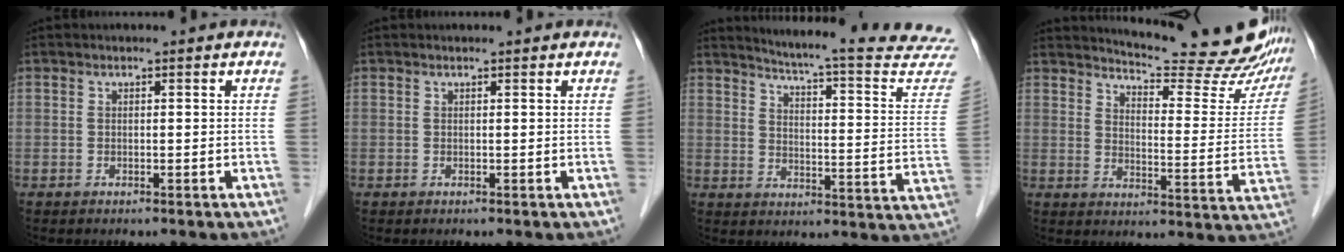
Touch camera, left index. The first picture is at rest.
{"total": 0.6, "force": [0.6, 0.1, 0.1], "torque": [-0.007, 0.002, 0.005]}
{"total": 24.4, "force": [23.2, 0.2, 7.7], "torque": [-0.107, -0.123, 0.267]}
{"total": 21.2, "force": [19.9, 2.9, 6.8], "torque": [-0.084, -0.090, 0.232]}